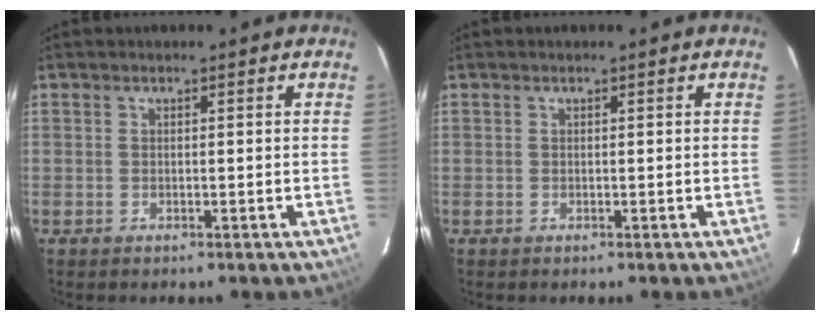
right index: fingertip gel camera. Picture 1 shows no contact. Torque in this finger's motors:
{"motor_torque": [0.00, 0.00, 0.00, 0.00]}